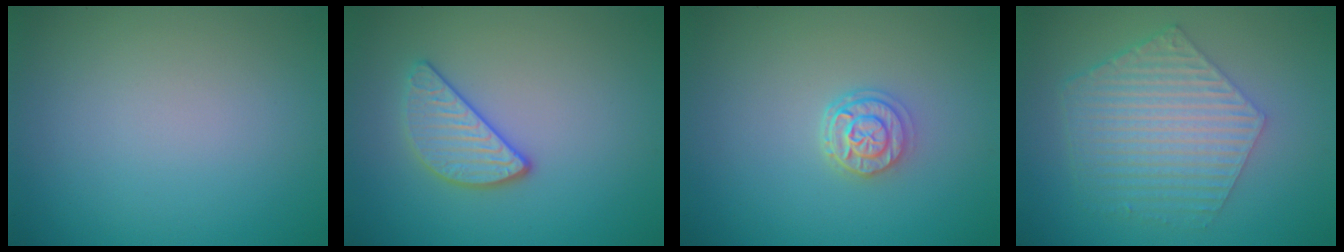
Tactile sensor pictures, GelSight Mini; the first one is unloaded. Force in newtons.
{"total": 2.8, "press": 2.6, "slide": 0.9}
{"total": 2.6, "press": 2.2, "slide": 1.5}
{"total": 6.0, "press": 4.3, "slide": 4.2}